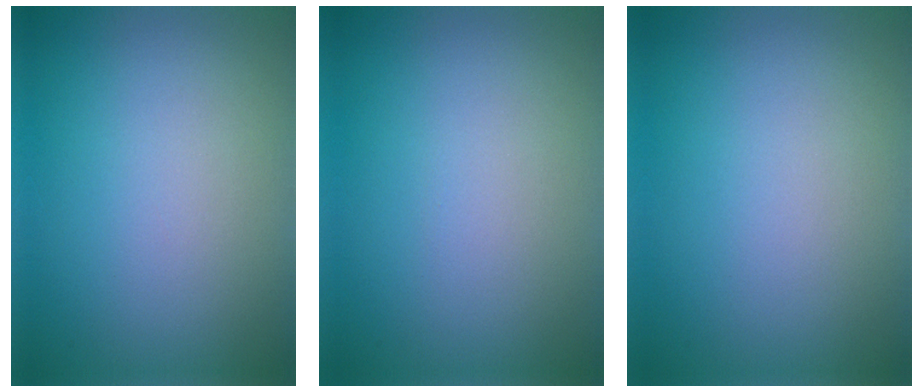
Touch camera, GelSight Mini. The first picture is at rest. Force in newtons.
{"total": 0.0}
{"total": 0.0}